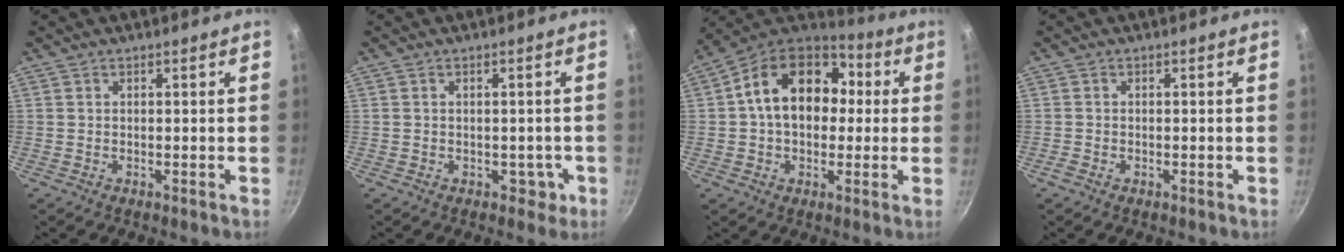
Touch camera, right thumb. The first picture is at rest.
{"total": 2.6, "force": [-0.8, 2.1, 1.3], "torque": [0.004, 0.016, 0.002]}
{"total": 18.1, "force": [2.4, 13.2, 12.1], "torque": [-0.162, 0.037, 0.023]}
{"total": 0.9, "force": [-0.5, 0.6, 0.5], "torque": [-0.014, 0.001, -0.013]}